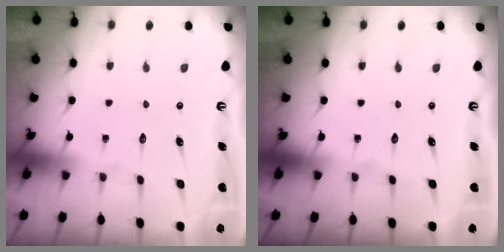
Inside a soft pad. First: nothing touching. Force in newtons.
{"total": 0.0}